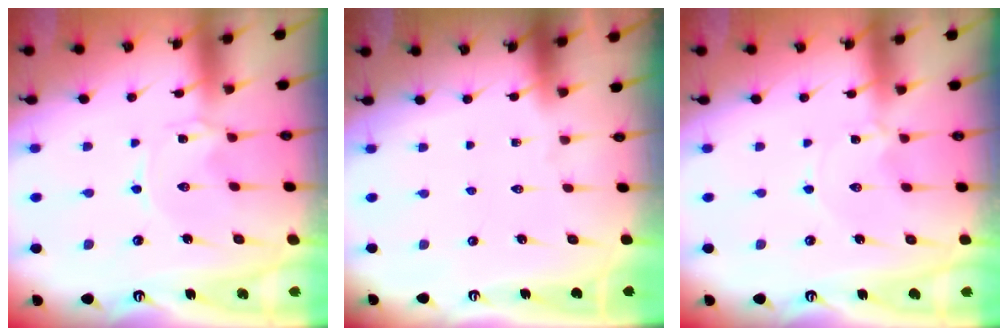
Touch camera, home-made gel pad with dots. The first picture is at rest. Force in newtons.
{"total": 0.0}
{"total": 0.6, "press": 0.5, "slide": 0.2}